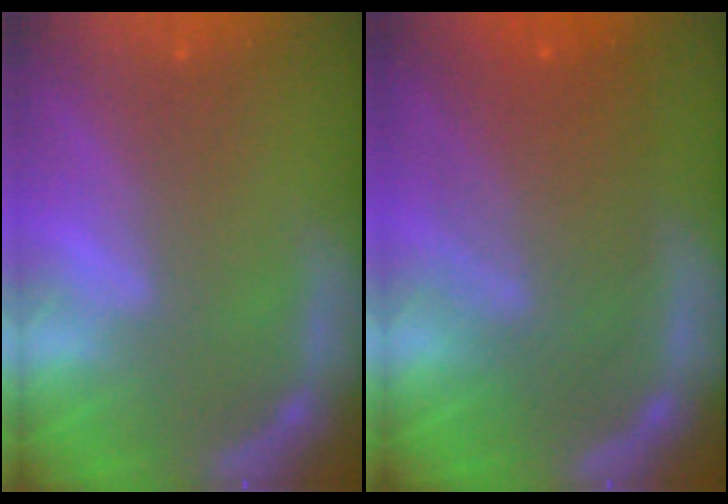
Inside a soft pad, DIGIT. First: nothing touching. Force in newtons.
{"total": 8.1}